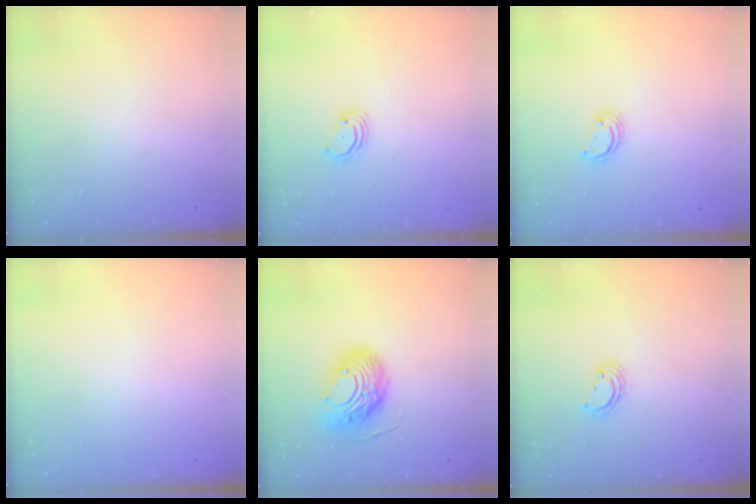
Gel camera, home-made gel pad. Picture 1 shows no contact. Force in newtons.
{"total": 3.0, "press": 3.0, "slide": 0.3}
{"total": 2.4, "press": 2.4, "slide": 0.3}
{"total": 0.0}
{"total": 12.5, "press": 12.4, "slide": 0.9}
{"total": 2.4, "press": 2.4, "slide": 0.1}